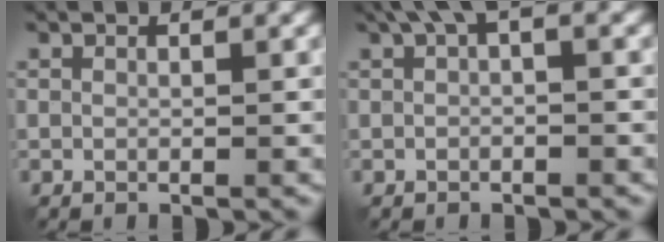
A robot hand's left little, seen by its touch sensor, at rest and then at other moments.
{"total": 3.4, "force": [1.1, 1.4, 2.9], "torque": [-0.053, 0.013, 0.018]}